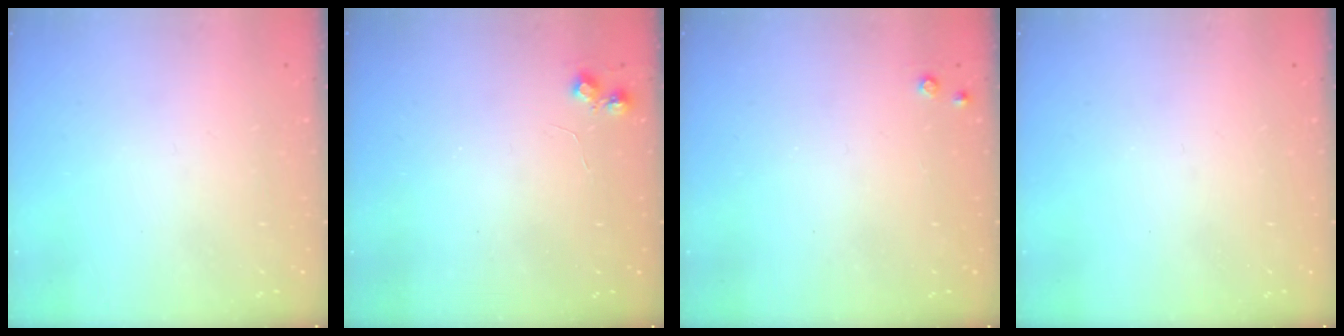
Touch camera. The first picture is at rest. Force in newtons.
{"total": 4.9, "press": 4.9, "slide": 0.7}
{"total": 3.5, "press": 3.5, "slide": 0.5}
{"total": 0.0}